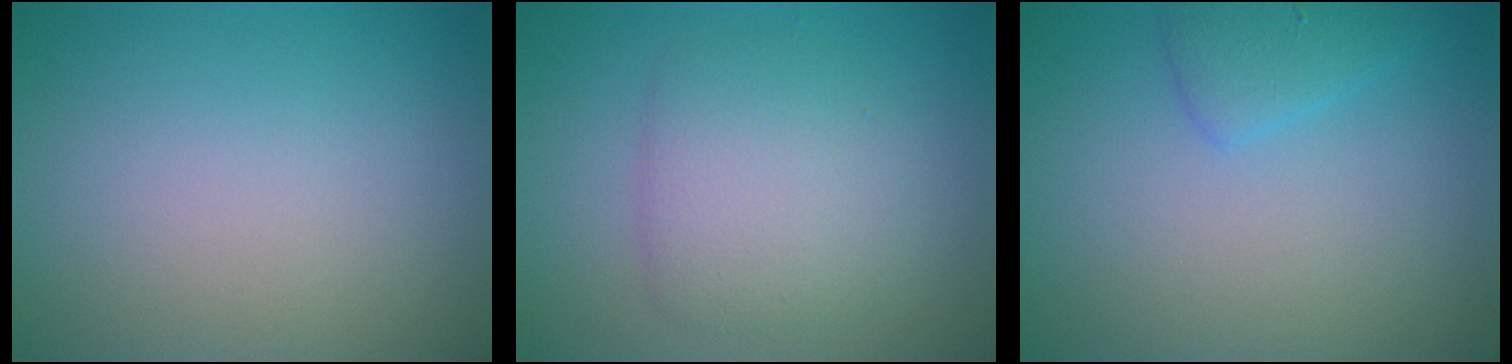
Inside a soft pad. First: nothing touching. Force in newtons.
{"total": 4.0, "press": 4.0, "slide": 0.0}
{"total": 1.9, "press": 1.9, "slide": 0.0}